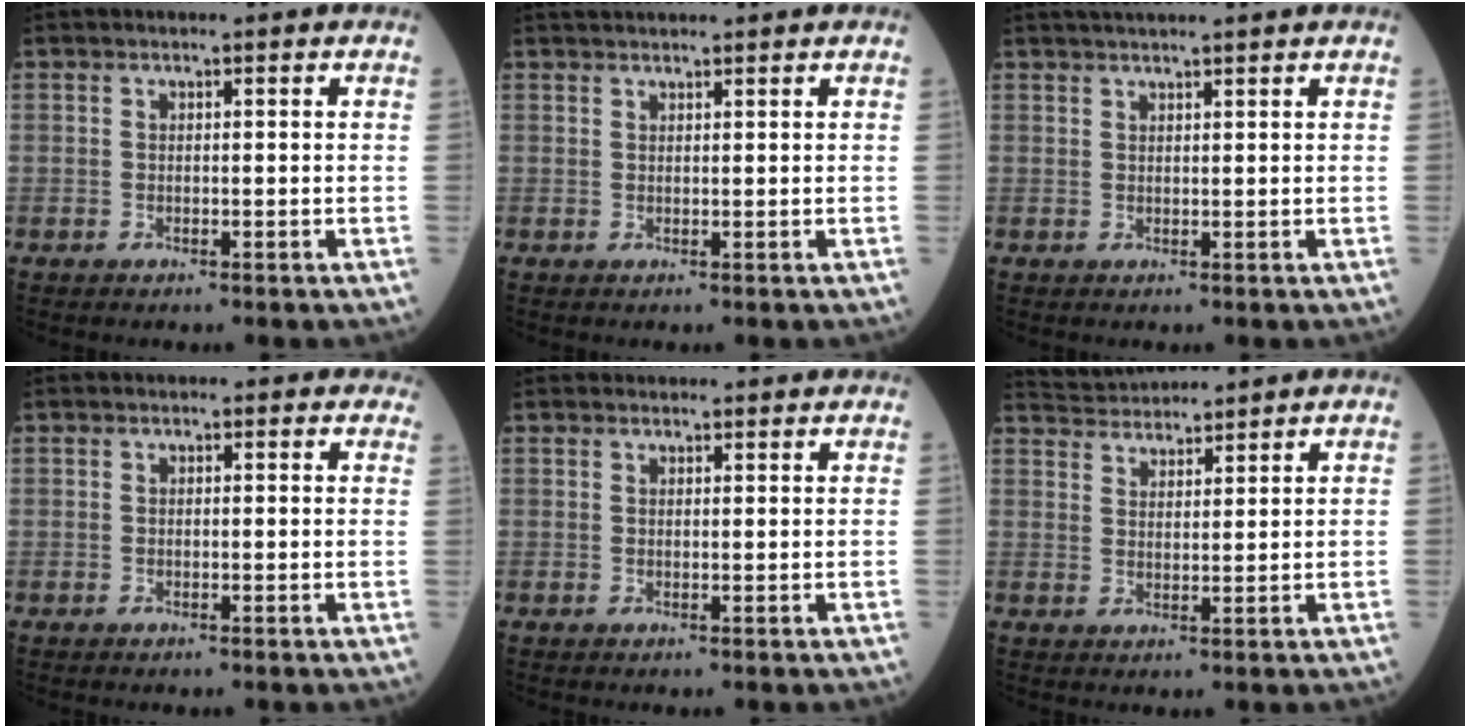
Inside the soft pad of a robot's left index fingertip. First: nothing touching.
{"total": 3.5, "force": [3.3, 0.3, 1.2], "torque": [-0.015, 0.035, 0.053]}
{"total": 5.4, "force": [4.7, -0.4, 2.6], "torque": [-0.034, 0.030, 0.070]}
{"total": 1.2, "force": [0.9, 0.8, 0.1], "torque": [0.004, -0.003, -0.005]}
{"total": 3.2, "force": [3.1, 0.8, 0.4], "torque": [-0.003, 0.026, 0.038]}
{"total": 5.8, "force": [5.8, 0.3, 0.5], "torque": [-0.019, 0.034, 0.106]}